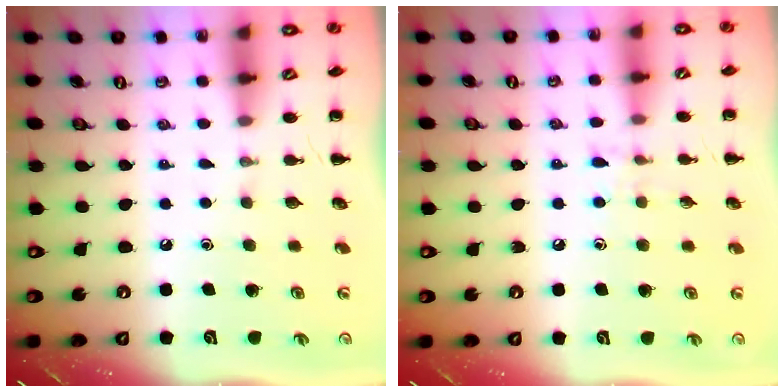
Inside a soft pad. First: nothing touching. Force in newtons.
{"total": 6.3, "press": 6.0, "slide": 1.9}